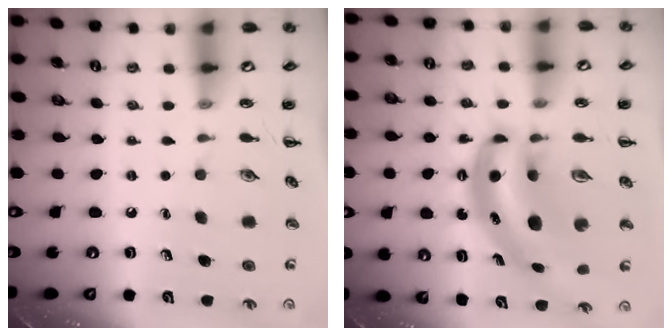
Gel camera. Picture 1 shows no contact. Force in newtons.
{"total": 10.7, "press": 10.4, "slide": 2.3}